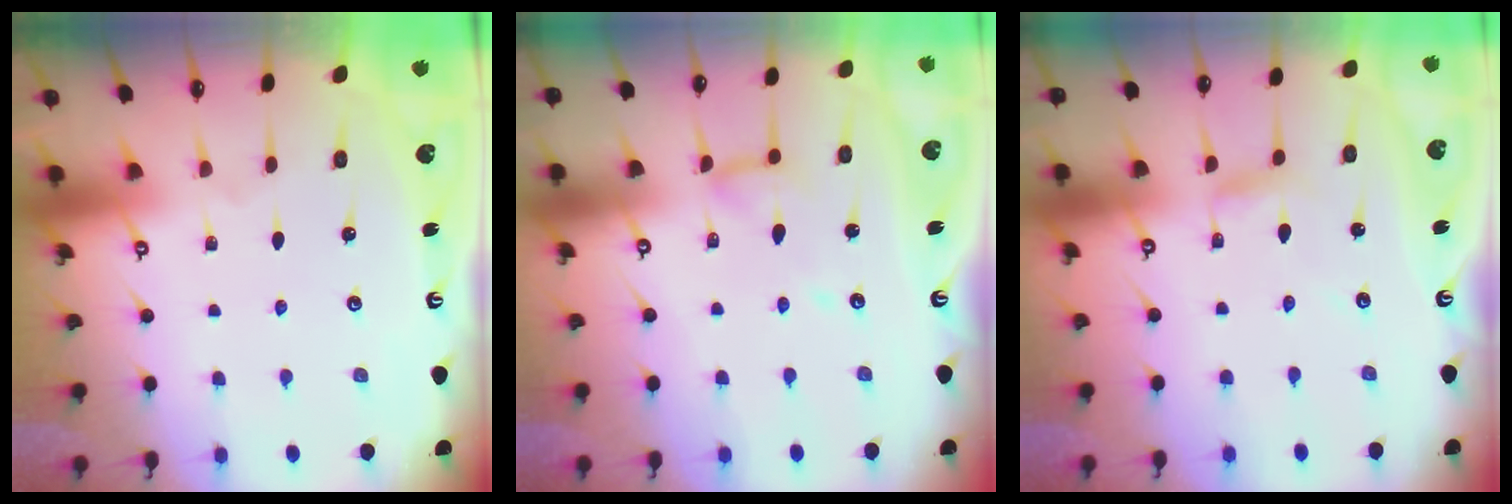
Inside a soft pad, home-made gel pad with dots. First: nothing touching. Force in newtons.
{"total": 9.5, "press": 9.5, "slide": 0.8}
{"total": 2.8, "press": 2.8, "slide": 0.1}